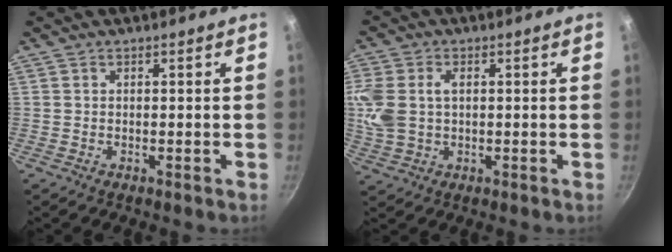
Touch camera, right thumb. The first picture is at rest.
{"total": 10.2, "force": [1.5, 7.0, 7.3], "torque": [-0.158, 0.009, 0.028]}